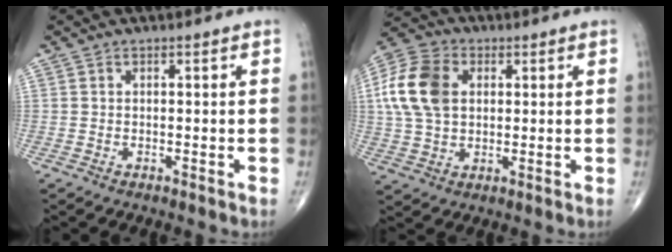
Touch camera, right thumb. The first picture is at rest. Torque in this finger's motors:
{"motor_torque": [0.17, 0.18, 0.65, 0.55, 0.11]}